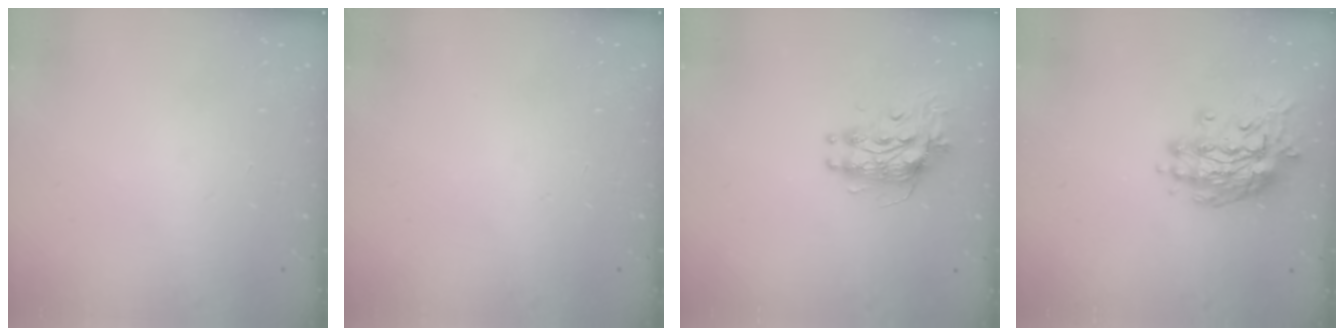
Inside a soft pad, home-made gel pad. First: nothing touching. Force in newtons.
{"total": 0.0}
{"total": 9.0, "press": 8.9, "slide": 0.7}
{"total": 14.9, "press": 14.8, "slide": 1.5}